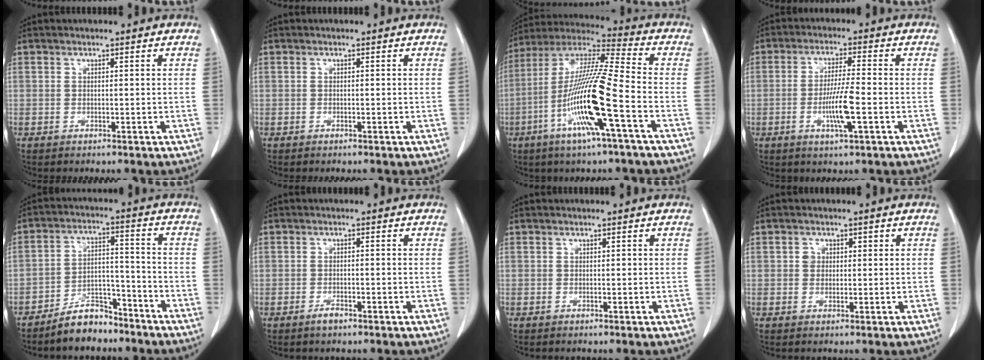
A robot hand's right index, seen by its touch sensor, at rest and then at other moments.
{"total": 0.0}
{"total": 18.5, "force": [-6.0, 0.6, 17.5], "torque": [-0.356, -0.014, -0.118]}
{"total": 7.2, "force": [-2.0, 0.6, 6.9], "torque": [-0.130, -0.004, -0.036]}
{"total": 8.3, "force": [-6.9, 3.6, 3.1], "torque": [-0.054, 0.020, -0.121]}
{"total": 2.3, "force": [-1.4, 1.1, 1.4], "torque": [-0.026, 0.003, -0.022]}
{"total": 0.0}
{"total": 2.4, "force": [0.4, 2.1, 1.1], "torque": [-0.021, 0.013, 0.009]}